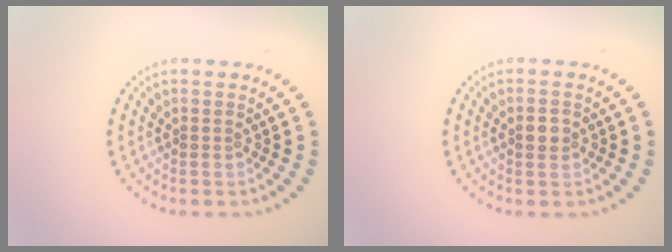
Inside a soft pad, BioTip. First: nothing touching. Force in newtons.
{"total": 1.6, "press": 1.5, "slide": 0.3}